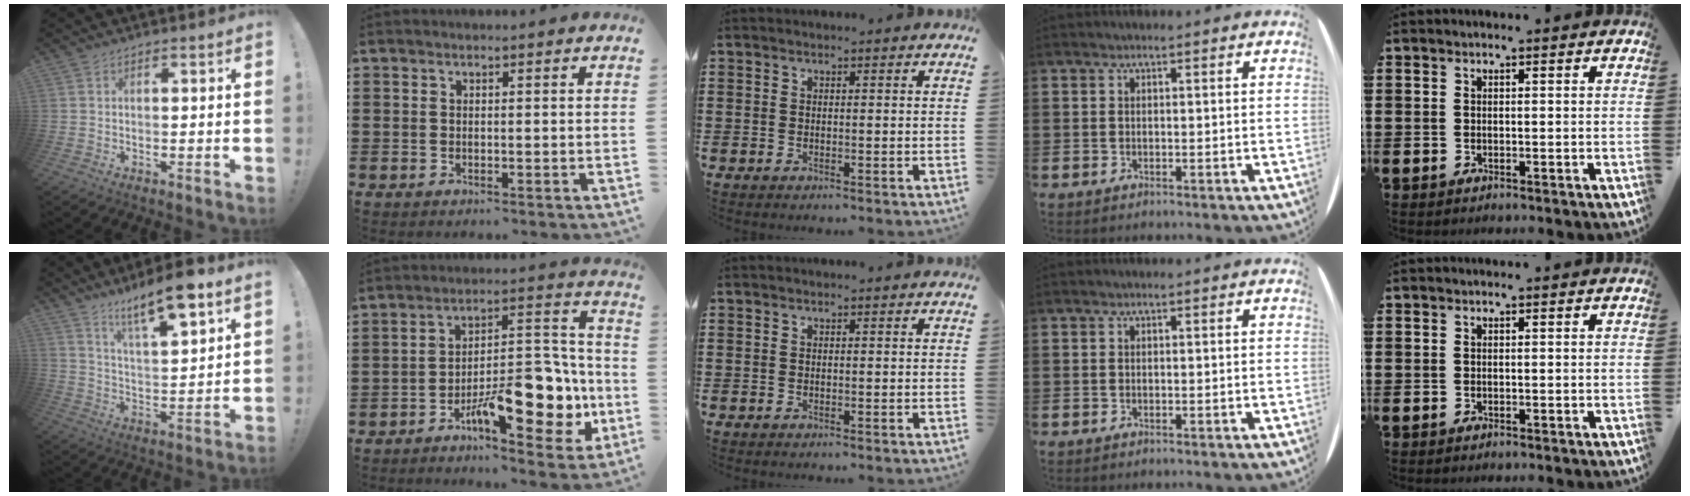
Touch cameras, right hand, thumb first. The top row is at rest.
{"thumb": {"total": 12.8, "force": [9.2, 1.7, 8.8], "torque": [-0.150, -0.057, 0.149]}, "index": {"total": 14.7, "force": [-6.9, 6.1, 11.5], "torque": [-0.153, 0.015, -0.114]}}